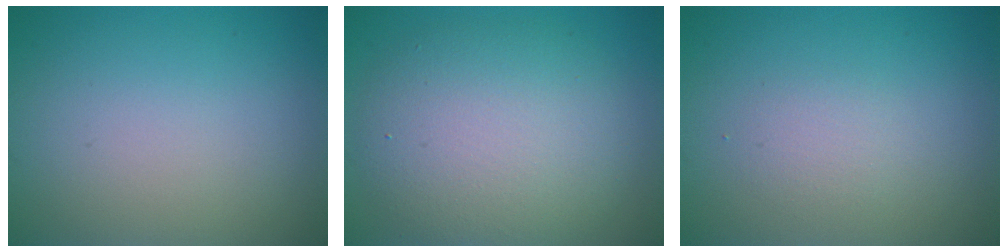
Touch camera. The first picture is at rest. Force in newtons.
{"total": 7.6, "press": 7.6, "slide": 0.4}
{"total": 1.4, "press": 1.4, "slide": 0.1}